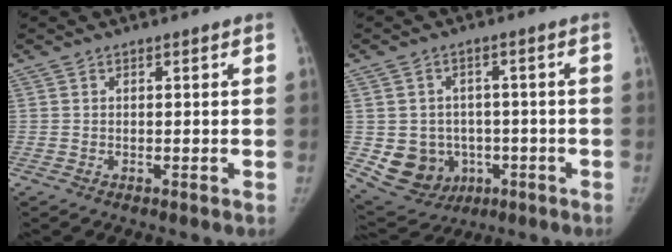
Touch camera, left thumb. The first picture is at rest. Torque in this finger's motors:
{"motor_torque": [-0.04, 0.10, 0.48, -0.03, 0.01]}